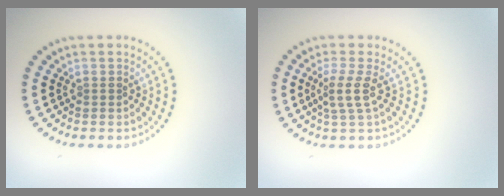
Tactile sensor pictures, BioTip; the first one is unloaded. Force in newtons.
{"total": 2.2, "press": 1.5, "slide": 1.5}